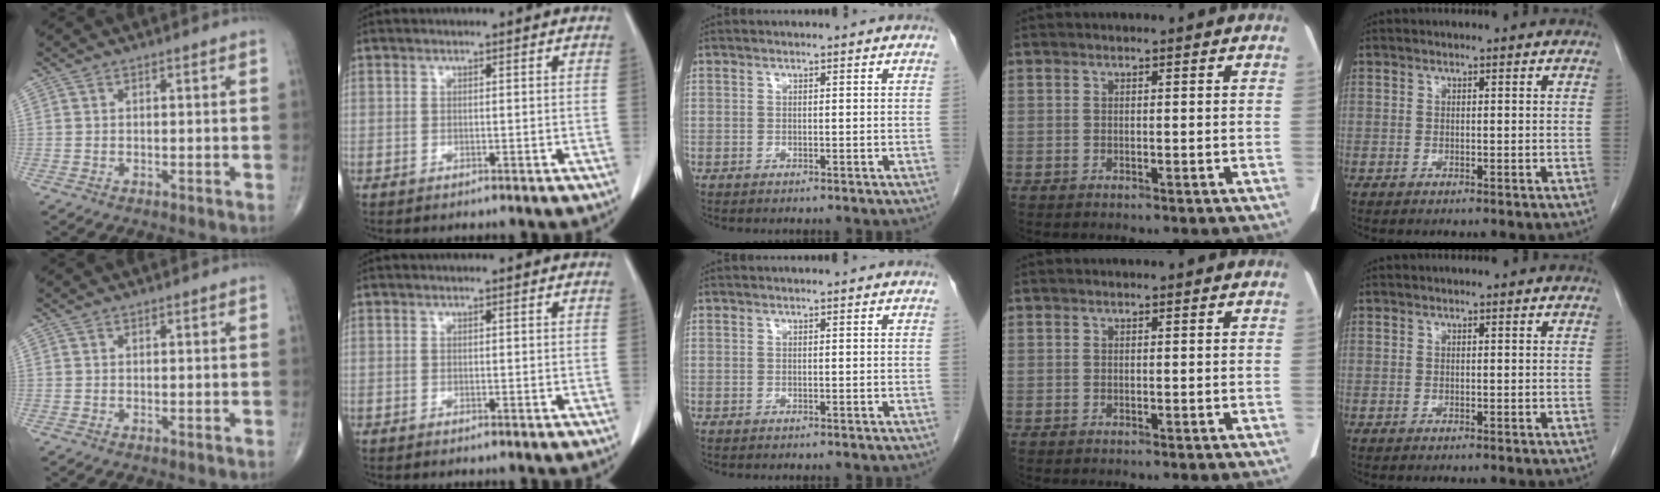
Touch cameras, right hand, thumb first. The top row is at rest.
{}